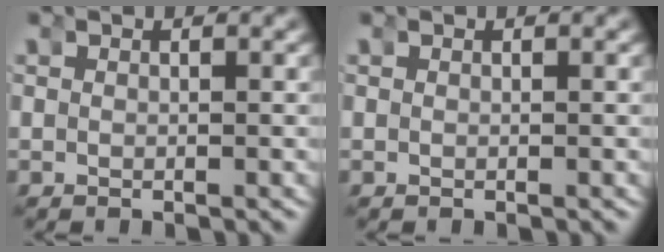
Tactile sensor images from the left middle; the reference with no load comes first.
{"total": 0.0}